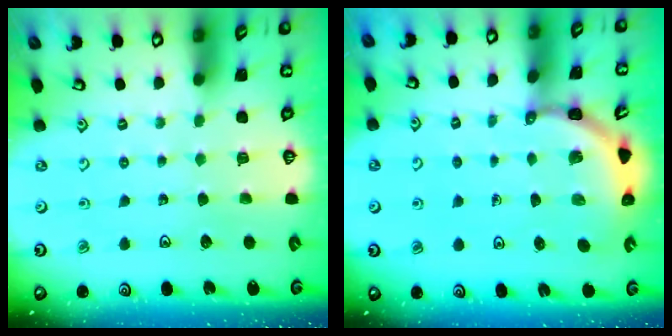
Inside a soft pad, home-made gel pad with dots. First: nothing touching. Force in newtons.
{"total": 3.4, "press": 3.4, "slide": 0.2}